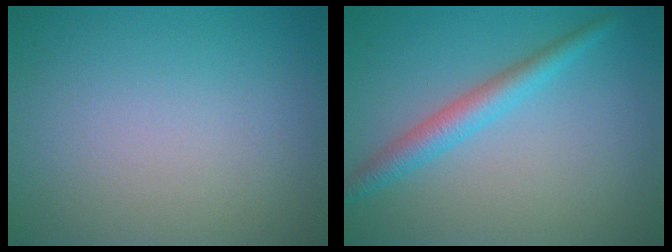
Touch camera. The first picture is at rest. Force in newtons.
{"total": 2.9, "press": 2.9, "slide": 0.1}